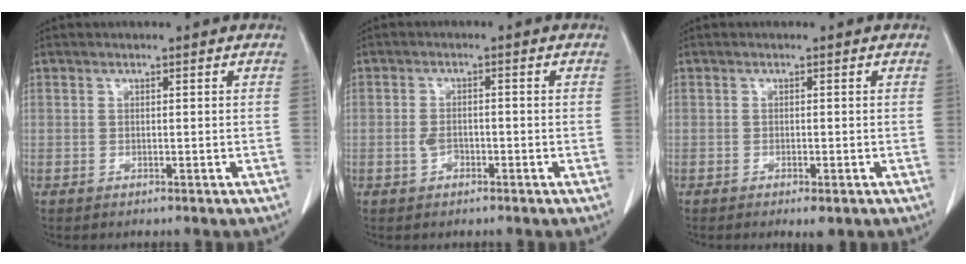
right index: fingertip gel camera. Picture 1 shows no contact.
{"total": 2.2, "force": [-0.9, 1.2, 1.6], "torque": [-0.031, 0.005, -0.015]}
{"total": 1.8, "force": [-1.0, 0.5, 1.4], "torque": [-0.023, -0.005, -0.010]}